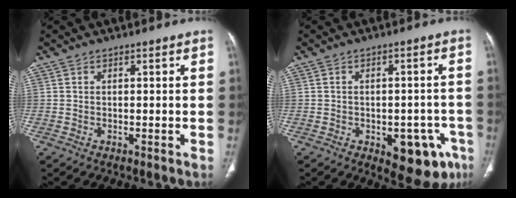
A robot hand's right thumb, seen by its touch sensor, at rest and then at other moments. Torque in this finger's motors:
{"motor_torque": [1.32, 0.92, 0.76, -0.80, 0.03]}